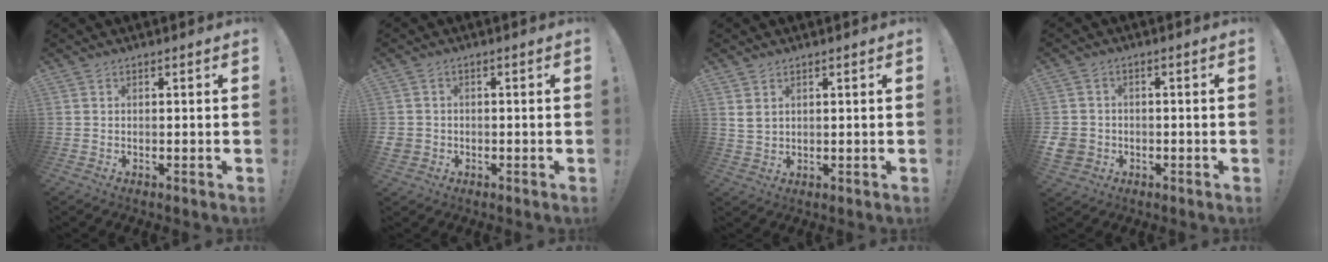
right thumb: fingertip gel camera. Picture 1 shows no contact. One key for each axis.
{"total": 2.6, "fx": -0.5, "fy": 2.4, "fz": 0.9, "tx": -0.023, "ty": 0.002, "tz": -0.008}
{"total": 3.3, "fx": 1.9, "fy": 2.0, "fz": 1.9, "tx": -0.032, "ty": -0.004, "tz": 0.036}
{"total": 4.7, "fx": -1.1, "fy": 4.2, "fz": 1.9, "tx": -0.045, "ty": 0.004, "tz": -0.021}